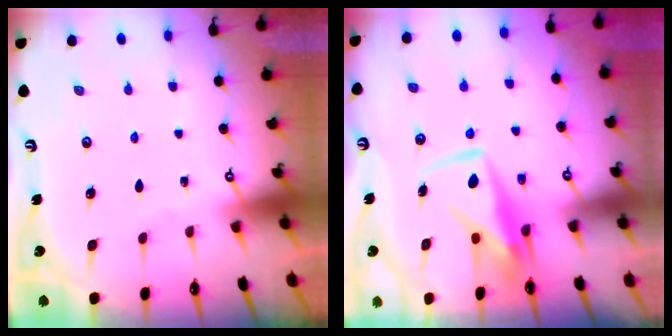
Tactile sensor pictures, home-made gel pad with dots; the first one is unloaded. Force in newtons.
{"total": 9.2, "press": 9.2, "slide": 0.9}